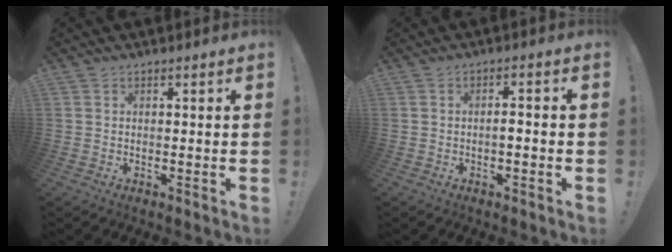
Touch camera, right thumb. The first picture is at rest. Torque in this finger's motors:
{"motor_torque": [0.09, -0.29, -0.10, 0.40, 0.07]}